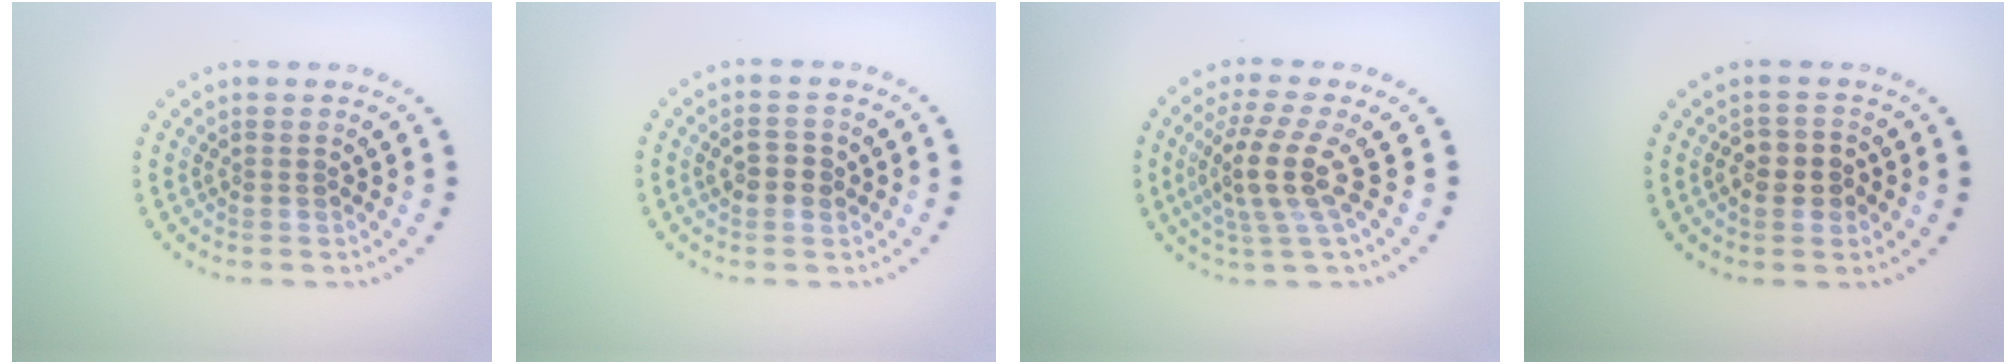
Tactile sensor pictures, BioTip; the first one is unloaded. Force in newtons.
{"total": 2.2, "press": 2.2, "slide": 0.1}
{"total": 4.2, "press": 3.5, "slide": 2.4}
{"total": 2.8, "press": 2.7, "slide": 0.7}